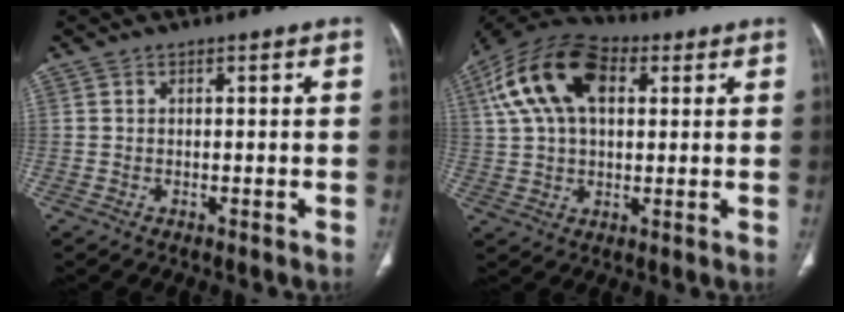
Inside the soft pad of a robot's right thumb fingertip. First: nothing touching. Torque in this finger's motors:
{"motor_torque": [1.62, 1.85, 1.28, 0.13, 0.34]}